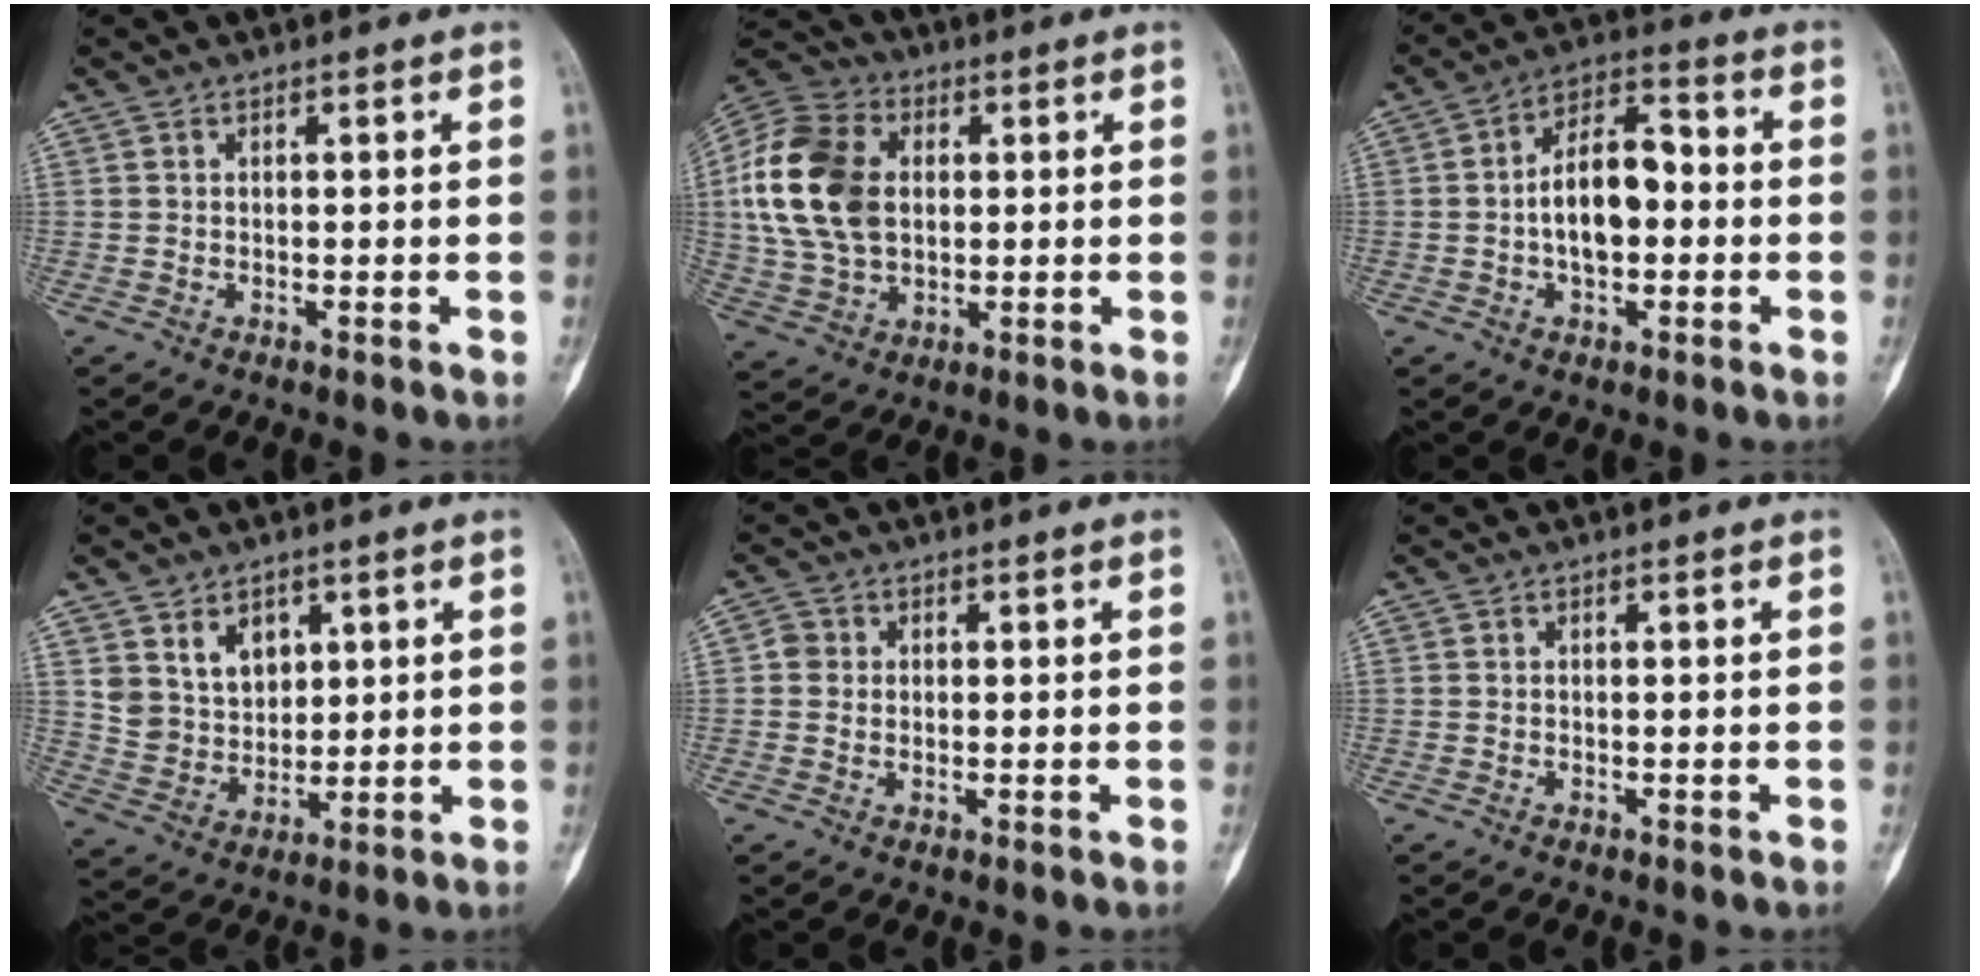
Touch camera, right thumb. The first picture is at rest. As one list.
[{"total": 18.7, "force": [2.5, 13.0, 13.2], "torque": [-0.255, 0.008, 0.045]}, {"total": 11.2, "force": [-0.7, 6.4, 9.2], "torque": [-0.136, 0.033, -0.020]}, {"total": 8.5, "force": [4.1, 6.4, 4.0], "torque": [-0.036, -0.030, 0.086]}, {"total": 2.3, "force": [0.4, 2.1, 0.7], "torque": [0.002, 0.002, 0.002]}, {"total": 0.0}]